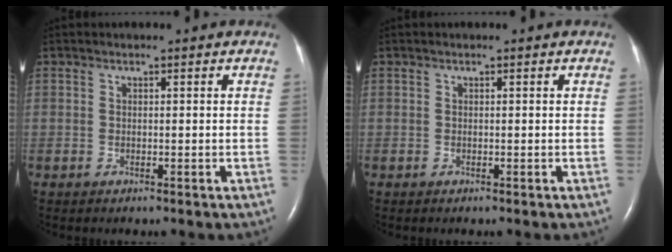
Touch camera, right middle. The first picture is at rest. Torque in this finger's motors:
{"motor_torque": [0.00, 0.01, 0.00, 0.00]}